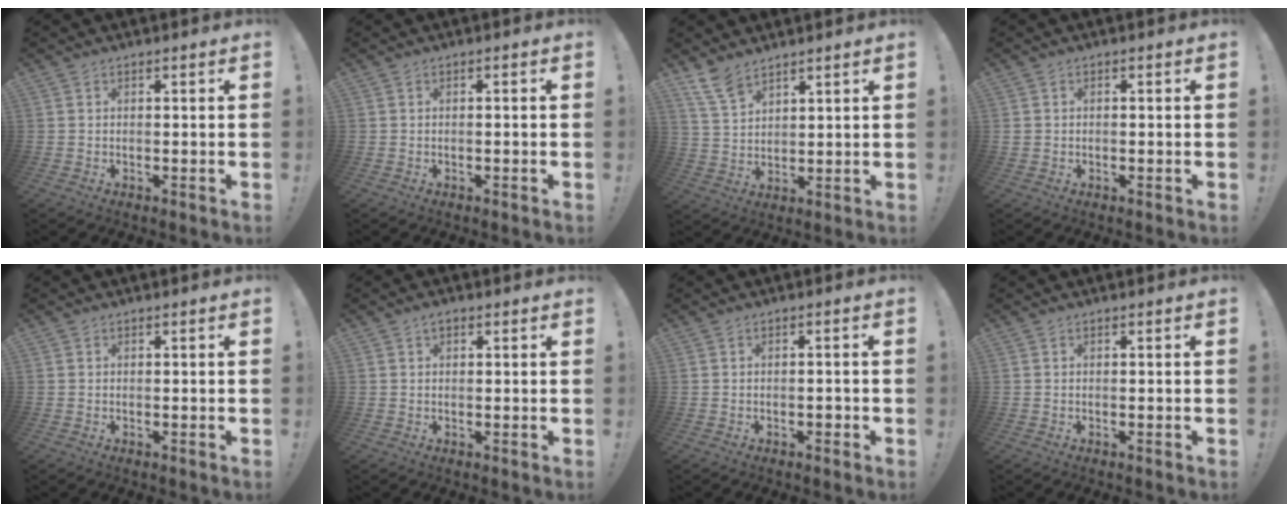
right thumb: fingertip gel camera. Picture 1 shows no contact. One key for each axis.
{"total": 0.9, "fx": -0.7, "fy": -0.3, "fz": 0.5, "tx": -0.016, "ty": 0.001, "tz": -0.011}
{"total": 8.2, "fx": 6.5, "fy": 3.8, "fz": 3.2, "tx": -0.059, "ty": -0.041, "tz": 0.128}
{"total": 1.2, "fx": -0.5, "fy": 0.9, "fz": 0.7, "tx": -0.018, "ty": 0.006, "tz": -0.009}
{"total": 0.0}
{"total": 1.5, "fx": 0.7, "fy": 0.9, "fz": 1.0, "tx": -0.012, "ty": -0.001, "tz": 0.013}
{"total": 1.5, "fx": -1.0, "fy": 0.4, "fz": 1.1, "tx": -0.023, "ty": 0.006, "tz": -0.016}
{"total": 0.0}